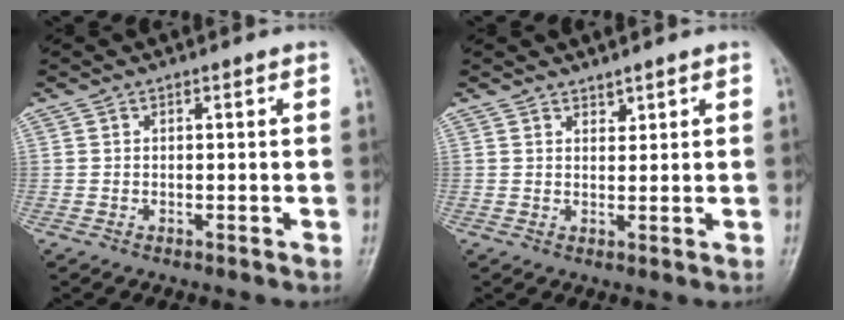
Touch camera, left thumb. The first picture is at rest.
{"total": 1.5, "force": [1.3, 0.7, 0.4], "torque": [0.007, -0.010, 0.021]}